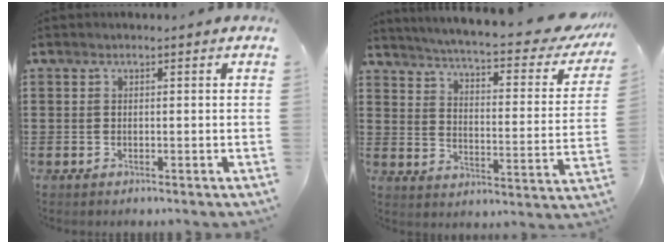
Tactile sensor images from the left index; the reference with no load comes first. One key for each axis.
{"total": 5.1, "fx": 4.4, "fy": -0.5, "fz": 2.5, "tx": -0.070, "ty": -0.040, "tz": 0.069}